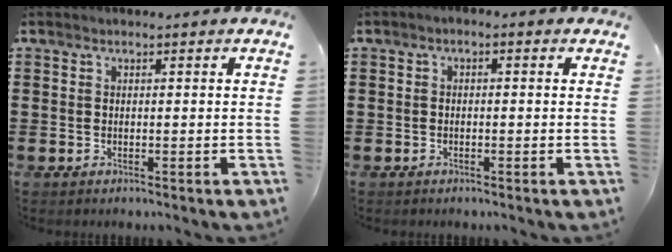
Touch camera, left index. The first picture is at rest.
{"total": 0.9, "force": [-0.8, 0.2, 0.4], "torque": [-0.010, -0.002, -0.015]}